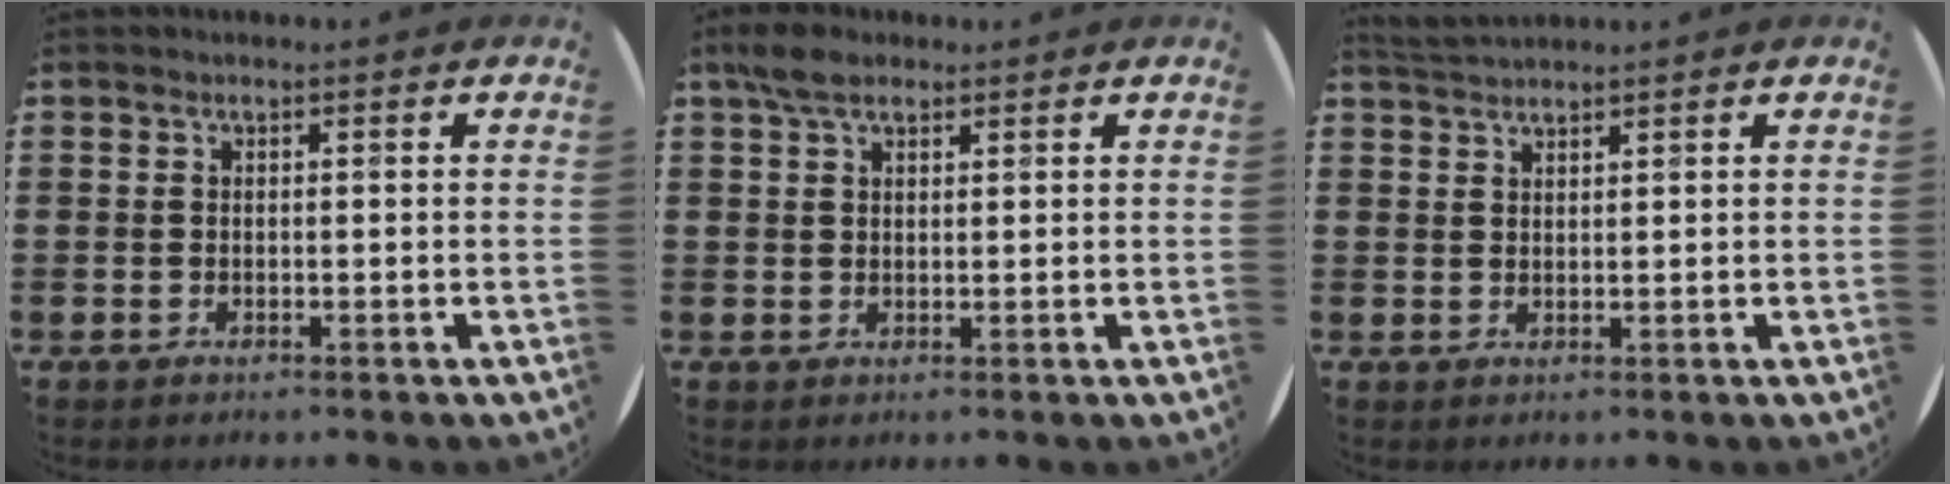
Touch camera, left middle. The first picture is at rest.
{"total": 3.5, "force": [2.6, 1.5, 1.7], "torque": [-0.031, 0.005, 0.047]}
{"total": 2.0, "force": [2.0, 0.0, 0.1], "torque": [-0.005, -0.001, 0.039]}